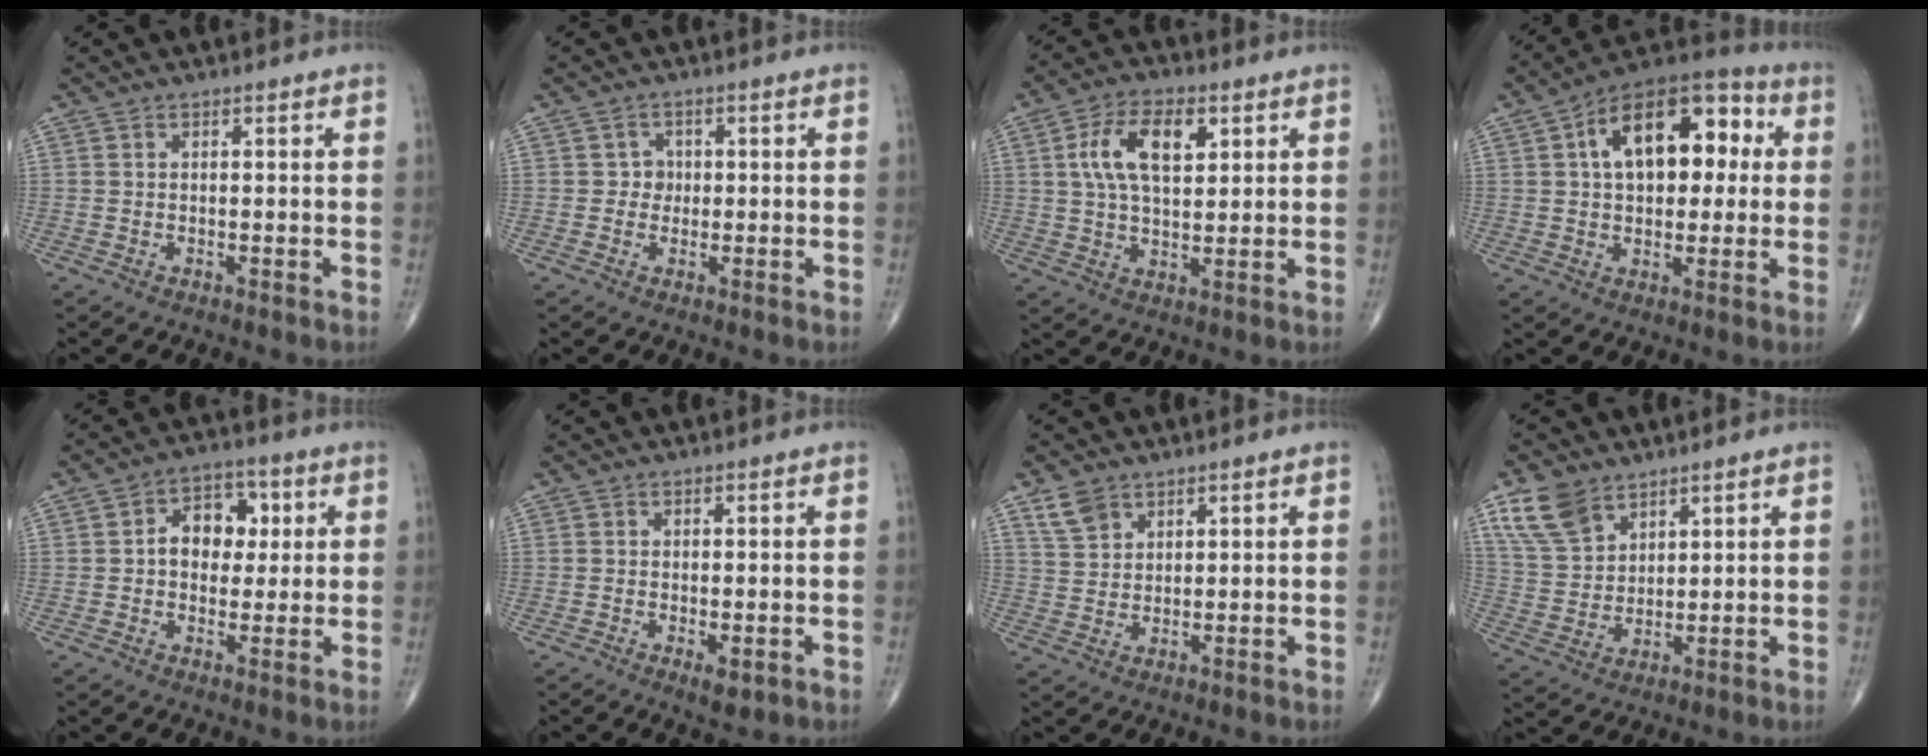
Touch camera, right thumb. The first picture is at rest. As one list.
[{"total": 2.2, "force": [0.1, 2.1, 0.7], "torque": [0.007, 0.007, -0.005]}, {"total": 11.1, "force": [3.5, 5.8, 8.8], "torque": [-0.151, -0.001, 0.061]}, {"total": 18.5, "force": [3.9, 10.6, 14.6], "torque": [-0.188, 0.030, 0.051]}, {"total": 8.8, "force": [1.4, 6.5, 5.8], "torque": [-0.046, 0.014, 0.016]}, {"total": 2.6, "force": [-0.9, 1.0, 2.2], "torque": [-0.032, -0.006, -0.010]}, {"total": 4.8, "force": [3.3, 3.0, 1.8], "torque": [-0.024, -0.013, 0.069]}, {"total": 9.3, "force": [6.0, 5.6, 4.3], "torque": [-0.074, -0.020, 0.128]}]